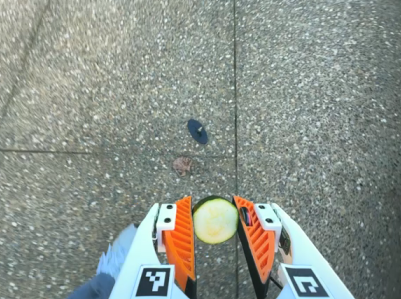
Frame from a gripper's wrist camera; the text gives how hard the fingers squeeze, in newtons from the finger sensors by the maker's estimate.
{"total": 10.4, "left": 10.4, "right": 10.4}